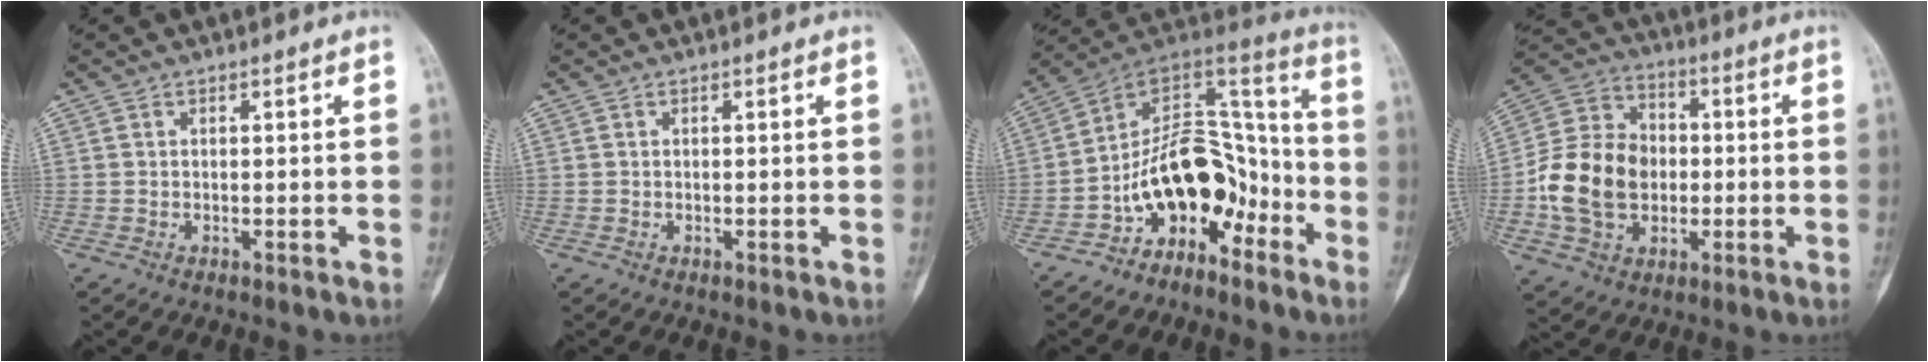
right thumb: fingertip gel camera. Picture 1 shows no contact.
{"total": 0.0}
{"total": 17.3, "force": [-7.8, 10.9, 10.9], "torque": [-0.125, 0.113, -0.138]}
{"total": 16.8, "force": [-2.0, 13.0, 10.4], "torque": [-0.177, 0.029, -0.036]}